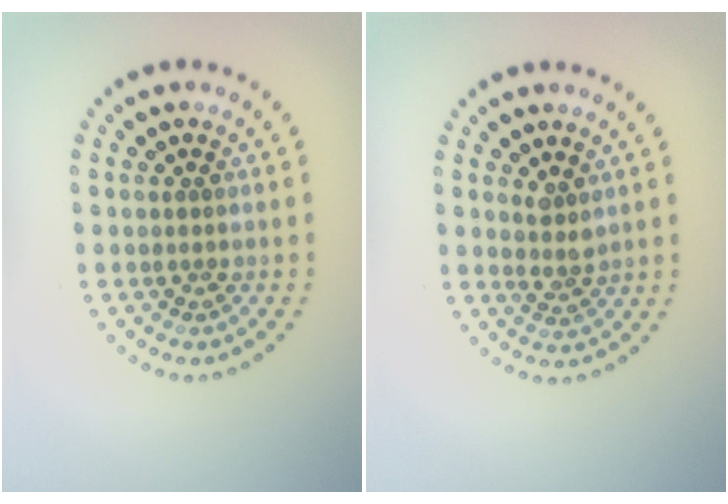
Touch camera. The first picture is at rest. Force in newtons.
{"total": 1.8, "press": 1.3, "slide": 1.2}